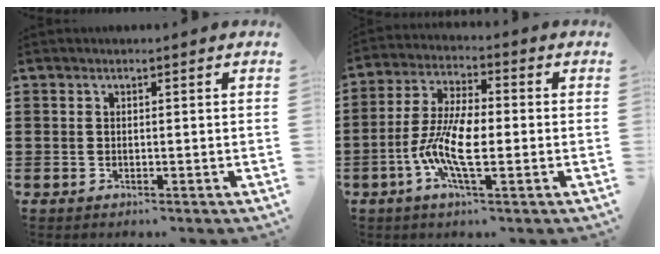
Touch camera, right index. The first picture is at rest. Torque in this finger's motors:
{"motor_torque": [2.14, 0.00, 0.32, 0.21]}